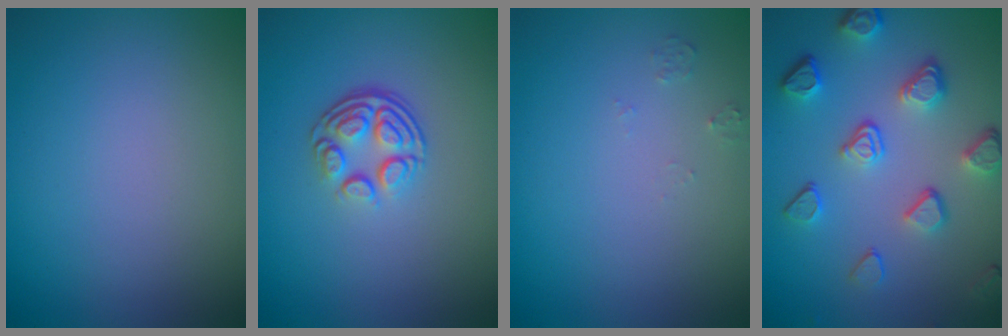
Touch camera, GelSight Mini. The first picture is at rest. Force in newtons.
{"total": 4.0, "press": 2.6, "slide": 3.0}
{"total": 0.7, "press": 0.7, "slide": 0.1}
{"total": 5.0, "press": 3.7, "slide": 3.3}